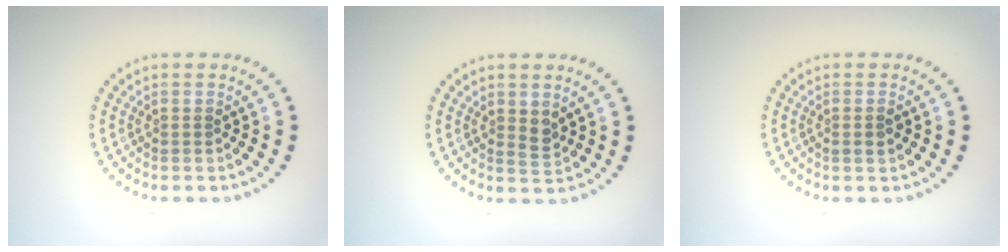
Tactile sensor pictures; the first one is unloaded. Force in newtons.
{"total": 1.2, "press": 1.0, "slide": 0.6}
{"total": 1.0, "press": 1.0, "slide": 0.4}